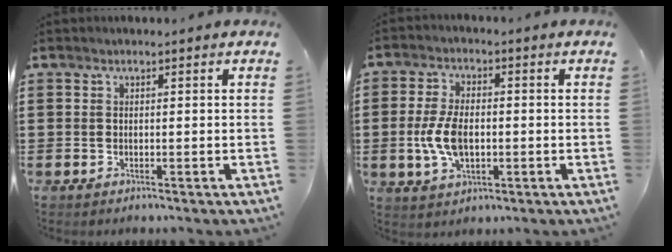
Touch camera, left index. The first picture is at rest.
{"total": 7.1, "force": [-0.8, 3.9, 5.9], "torque": [-0.139, -0.003, -0.020]}